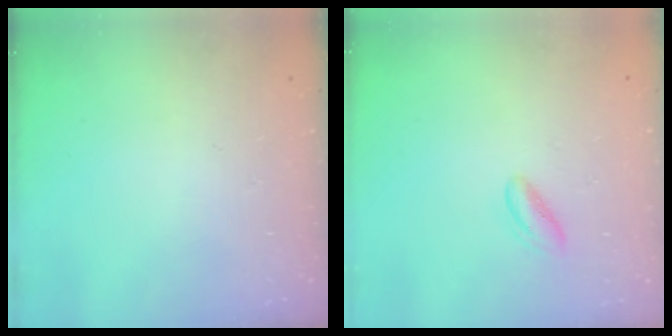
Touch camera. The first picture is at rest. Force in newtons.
{"total": 3.3, "press": 3.3, "slide": 0.6}